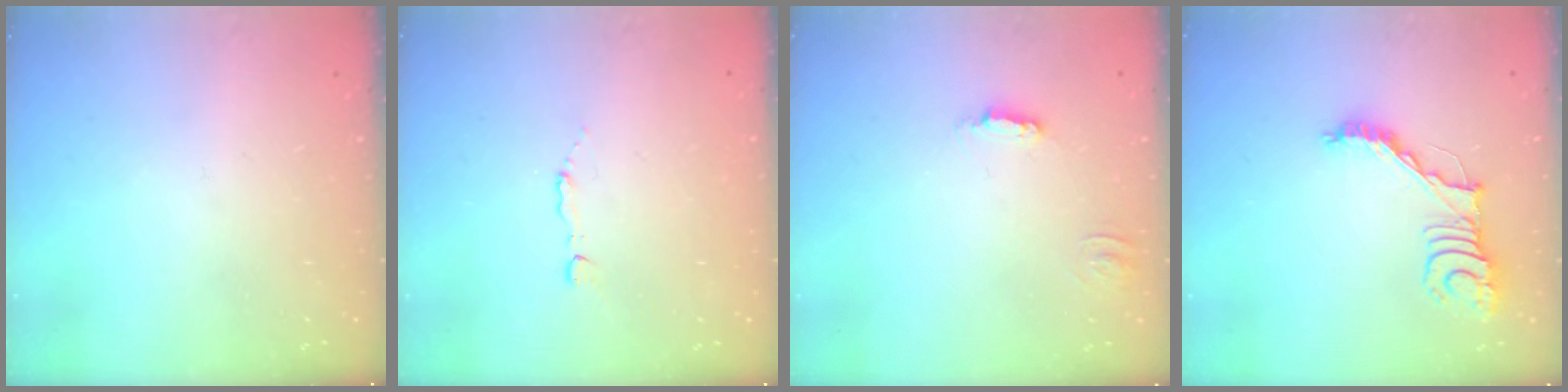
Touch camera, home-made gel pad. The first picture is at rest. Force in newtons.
{"total": 1.2, "press": 1.2, "slide": 0.2}
{"total": 3.5, "press": 3.5, "slide": 0.1}
{"total": 12.8, "press": 12.8, "slide": 0.9}